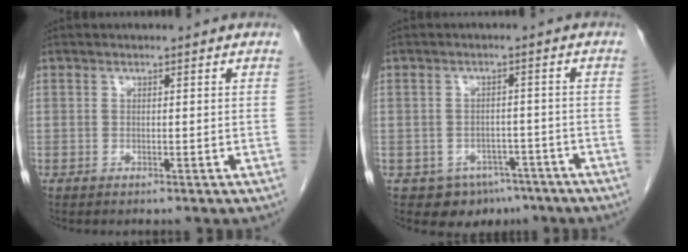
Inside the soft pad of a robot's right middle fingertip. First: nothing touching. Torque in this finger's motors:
{"motor_torque": [-0.04, -0.09, -0.06, -0.02]}